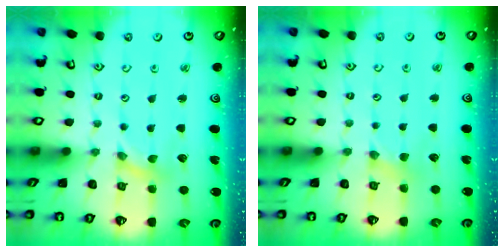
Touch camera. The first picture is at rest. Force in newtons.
{"total": 2.2, "press": 2.2, "slide": 0.4}